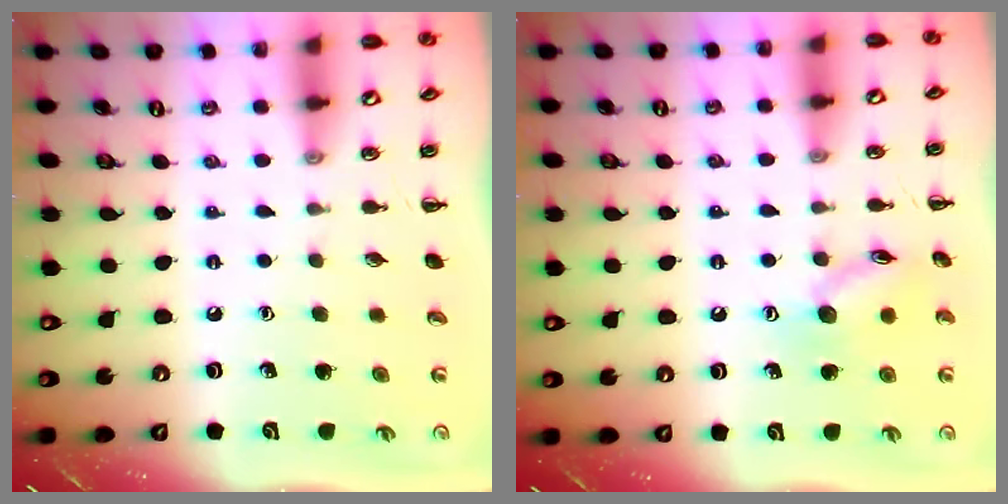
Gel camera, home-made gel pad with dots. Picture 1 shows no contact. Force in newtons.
{"total": 9.8, "press": 9.8, "slide": 0.5}